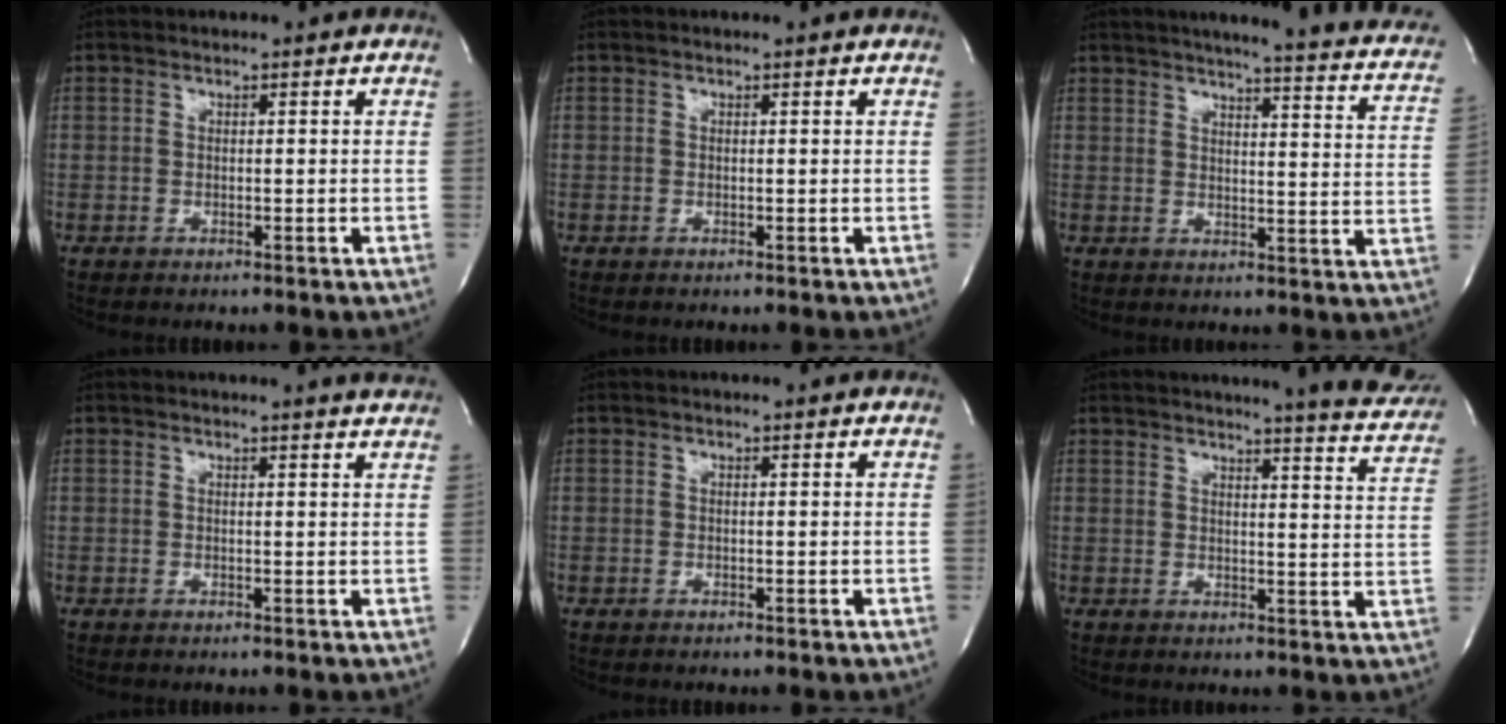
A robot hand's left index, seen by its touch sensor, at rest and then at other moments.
{"total": 0.0}
{"total": 19.2, "force": [15.7, 2.1, 10.7], "torque": [-0.140, -0.026, 0.166]}
{"total": 3.3, "force": [3.2, -0.4, 0.8], "torque": [-0.013, -0.017, 0.016]}
{"total": 0.0}
{"total": 13.5, "force": [12.6, 0.4, 4.8], "torque": [-0.053, -0.072, 0.123]}